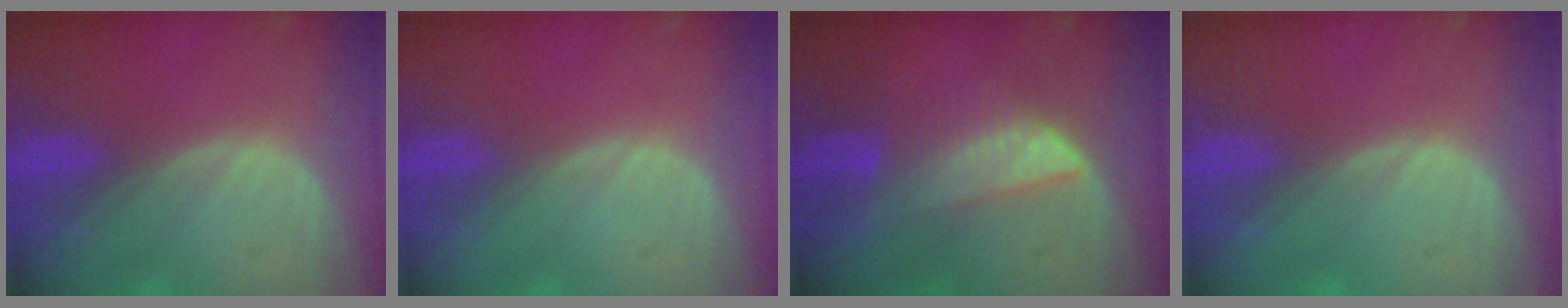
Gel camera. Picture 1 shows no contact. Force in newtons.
{"total": 0.0}
{"total": 6.3, "press": 6.3, "slide": 0.4}
{"total": 0.5, "press": 0.1, "slide": 0.5}